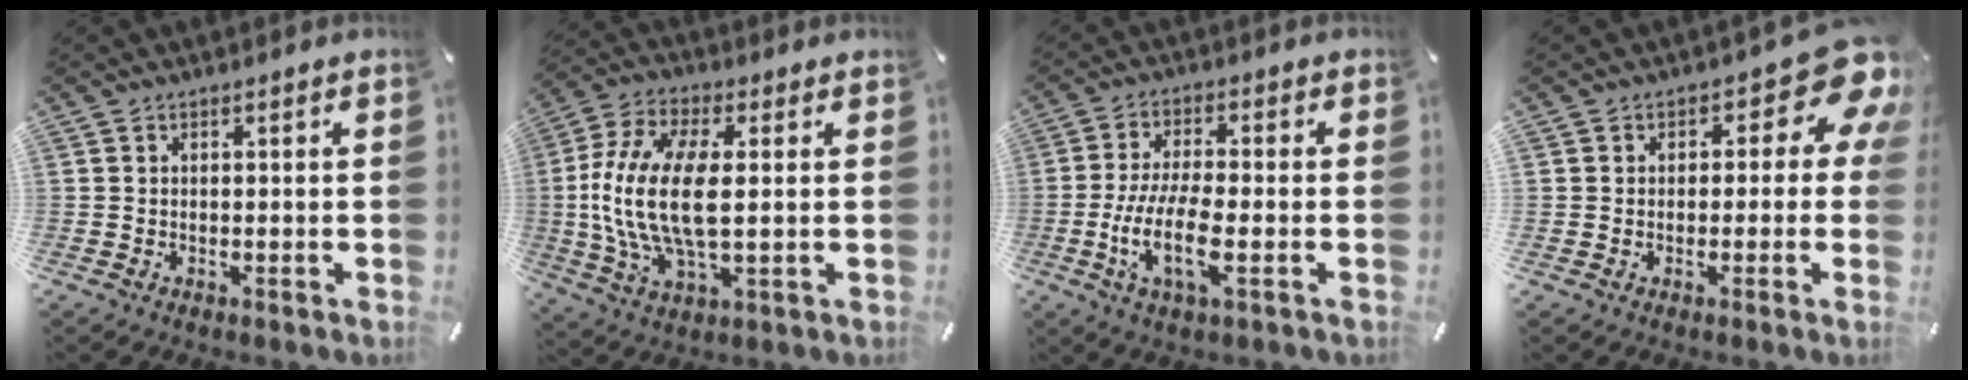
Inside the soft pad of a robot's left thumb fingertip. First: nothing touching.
{"total": 15.9, "force": [1.0, 7.3, 14.1], "torque": [-0.312, -0.014, 0.016]}
{"total": 10.7, "force": [-2.9, 3.5, 9.6], "torque": [-0.203, -0.010, -0.054]}
{"total": 11.1, "force": [4.5, 6.7, 7.7], "torque": [-0.086, -0.037, 0.081]}